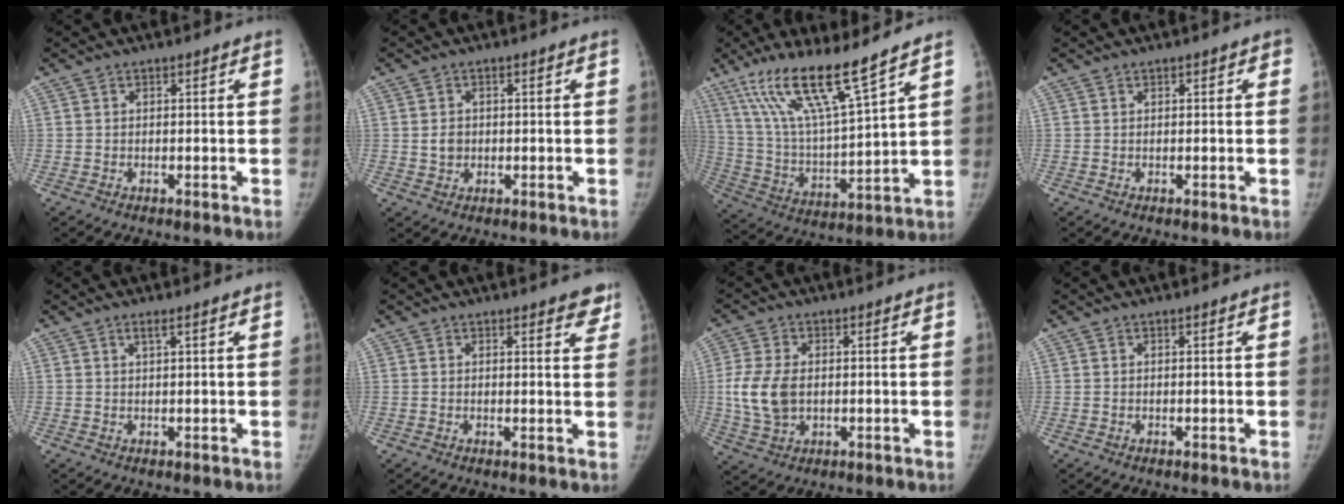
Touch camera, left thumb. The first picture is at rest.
{"total": 2.5, "force": [0.0, 2.2, 1.2], "torque": [-0.009, 0.002, 0.003]}
{"total": 17.0, "force": [11.7, 1.7, 12.2], "torque": [-0.219, -0.060, 0.230]}
{"total": 0.8, "force": [0.4, 0.5, 0.5], "torque": [0.006, 0.002, 0.003]}
{"total": 1.4, "force": [0.9, 0.1, 1.1], "torque": [-0.021, 0.002, 0.016]}
{"total": 4.2, "force": [3.0, 1.5, 2.5], "torque": [-0.003, -0.012, 0.029]}
{"total": 8.6, "force": [-0.1, 5.7, 6.4], "torque": [-0.135, 0.000, 0.003]}
{"total": 0.0}